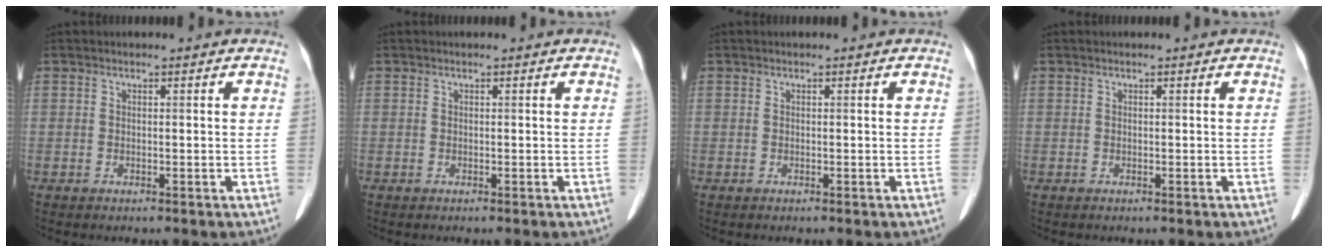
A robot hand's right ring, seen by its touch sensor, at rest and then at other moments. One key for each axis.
{"total": 0.0}
{"total": 0.0}
{"total": 0.0}